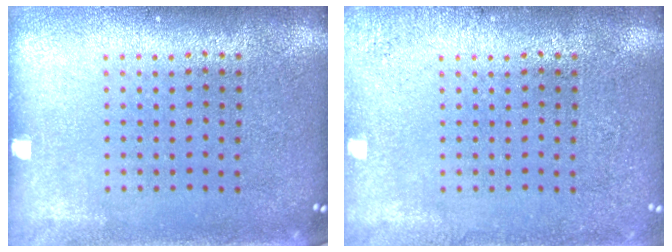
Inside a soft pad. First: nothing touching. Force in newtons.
{"total": 1.3, "press": 1.3, "slide": 0.2}